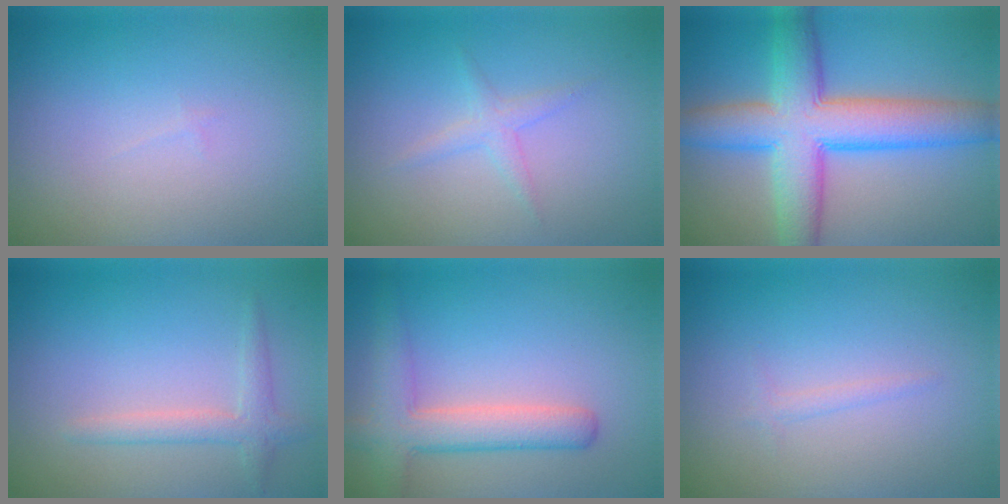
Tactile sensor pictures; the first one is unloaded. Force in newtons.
{"total": 1.3, "press": 1.3, "slide": 0.0}
{"total": 9.3, "press": 9.3, "slide": 0.2}
{"total": 2.0, "press": 2.0, "slide": 0.0}
{"total": 4.3, "press": 4.3, "slide": 0.3}
{"total": 1.0, "press": 1.0, "slide": 0.1}